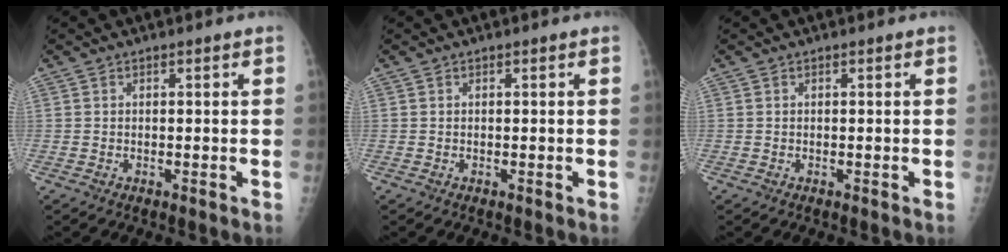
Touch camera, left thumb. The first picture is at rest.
{"total": 0.0}
{"total": 0.0}